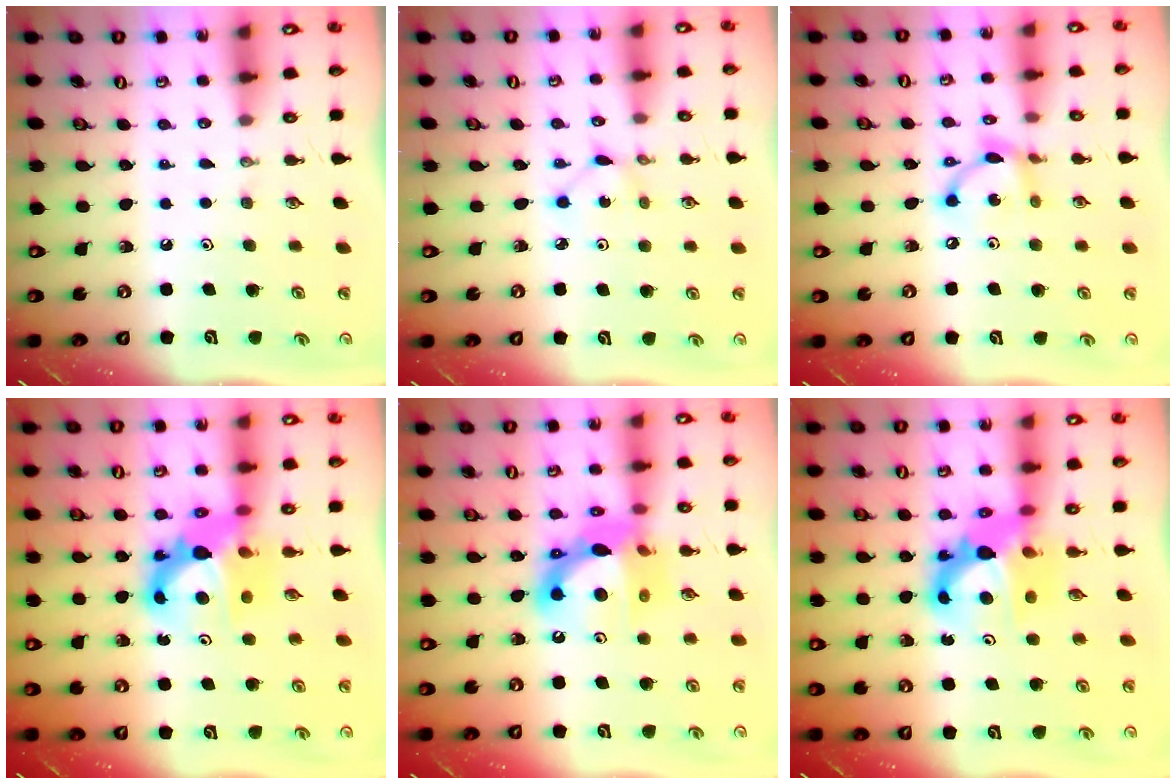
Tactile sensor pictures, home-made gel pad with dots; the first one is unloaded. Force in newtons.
{"total": 1.3, "press": 1.3, "slide": 0.1}
{"total": 9.7, "press": 9.7, "slide": 0.4}
{"total": 11.9, "press": 11.8, "slide": 1.0}
{"total": 14.9, "press": 14.8, "slide": 1.4}
{"total": 11.9, "press": 11.8, "slide": 1.0}